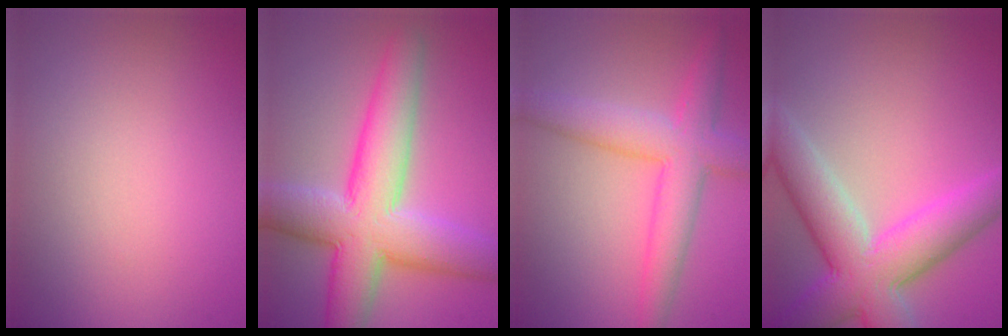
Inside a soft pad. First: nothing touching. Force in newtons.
{"total": 9.9, "press": 9.9, "slide": 0.4}
{"total": 5.6, "press": 5.6, "slide": 0.3}
{"total": 8.6, "press": 8.6, "slide": 0.7}